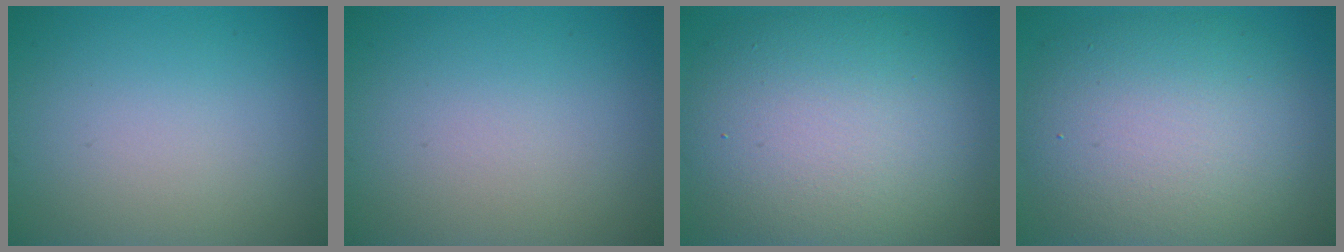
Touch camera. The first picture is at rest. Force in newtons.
{"total": 0.0}
{"total": 11.7, "press": 11.7, "slide": 0.7}
{"total": 9.7, "press": 9.7, "slide": 0.6}